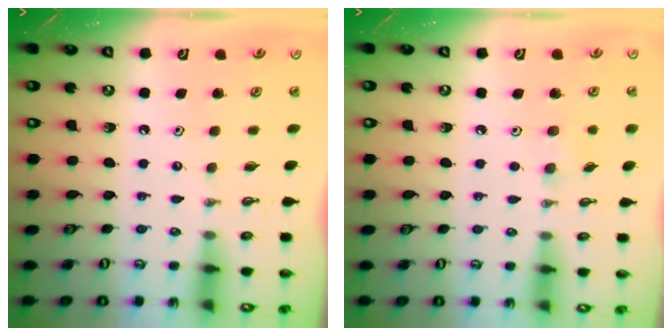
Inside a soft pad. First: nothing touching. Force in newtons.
{"total": 5.8, "press": 5.8, "slide": 0.7}